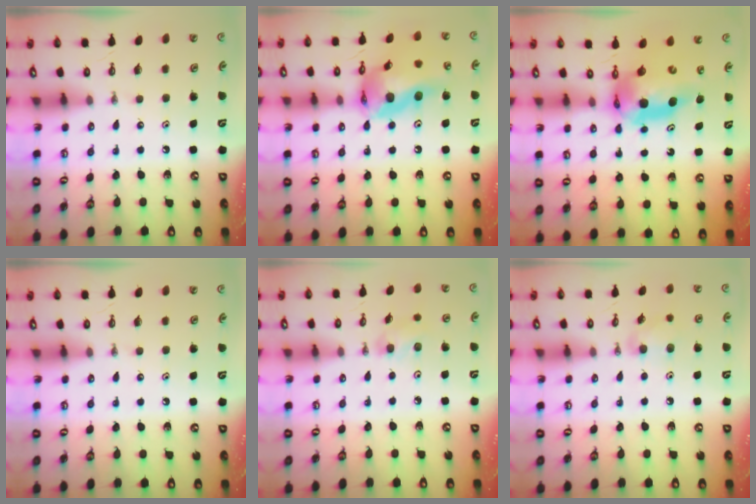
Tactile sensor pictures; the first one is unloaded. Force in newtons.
{"total": 18.3, "press": 18.1, "slide": 2.5}
{"total": 9.1, "press": 9.1, "slide": 0.9}
{"total": 0.0}
{"total": 6.3, "press": 5.4, "slide": 3.3}
{"total": 7.9, "press": 7.9, "slide": 0.9}